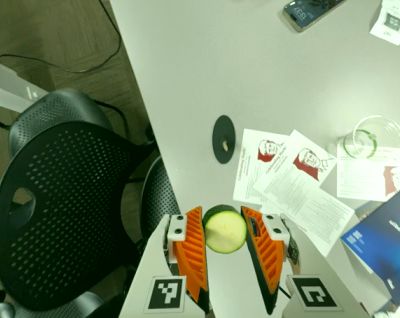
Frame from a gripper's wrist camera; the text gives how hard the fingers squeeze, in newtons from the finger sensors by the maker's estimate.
{"total": 10.2, "left": 10.4, "right": 10.1}